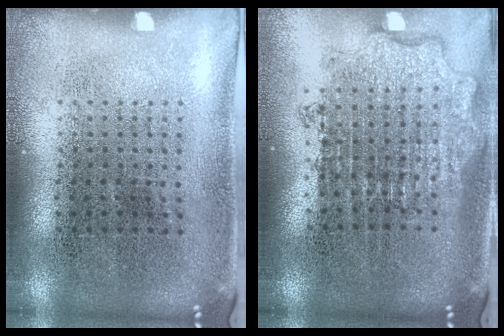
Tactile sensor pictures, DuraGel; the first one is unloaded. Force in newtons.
{"total": 1.8, "press": 1.5, "slide": 1.1}